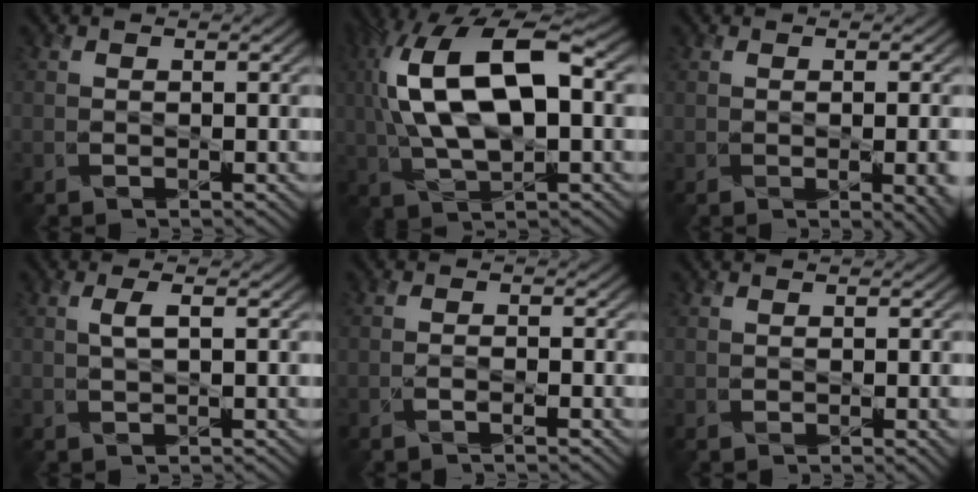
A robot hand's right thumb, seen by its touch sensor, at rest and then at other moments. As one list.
[{"total": 15.0, "force": [2.5, 6.6, 13.2], "torque": [-0.283, 0.016, 0.042]}, {"total": 5.4, "force": [-1.2, 2.2, 4.8], "torque": [-0.046, -0.012, 0.002]}, {"total": 1.5, "force": [0.6, 0.4, 1.3], "torque": [-0.023, 0.009, 0.010]}, {"total": 1.3, "force": [-1.0, 0.1, 0.8], "torque": [-0.012, 0.004, -0.029]}, {"total": 1.9, "force": [-0.2, 0.6, 1.8], "torque": [-0.023, -0.001, 0.000]}]